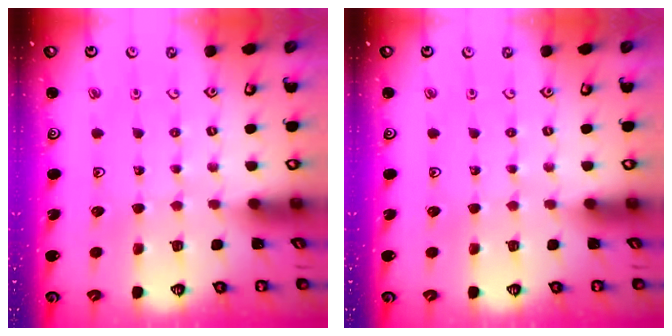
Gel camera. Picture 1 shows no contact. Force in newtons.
{"total": 0.0}